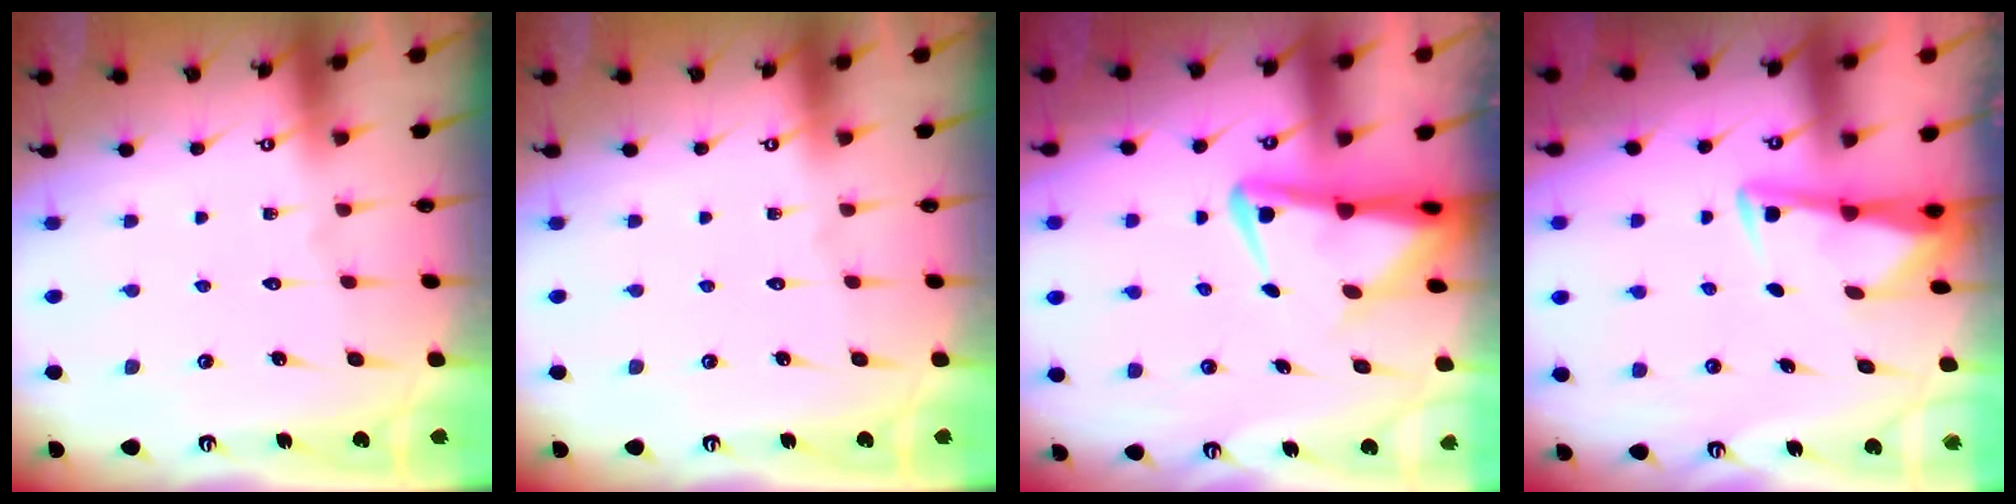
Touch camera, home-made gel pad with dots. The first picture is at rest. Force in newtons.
{"total": 0.0}
{"total": 4.7, "press": 4.7, "slide": 0.7}
{"total": 3.0, "press": 2.9, "slide": 0.4}